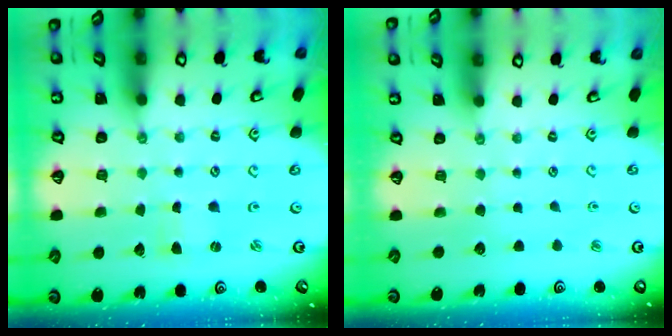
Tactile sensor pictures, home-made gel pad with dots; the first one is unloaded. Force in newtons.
{"total": 0.0}